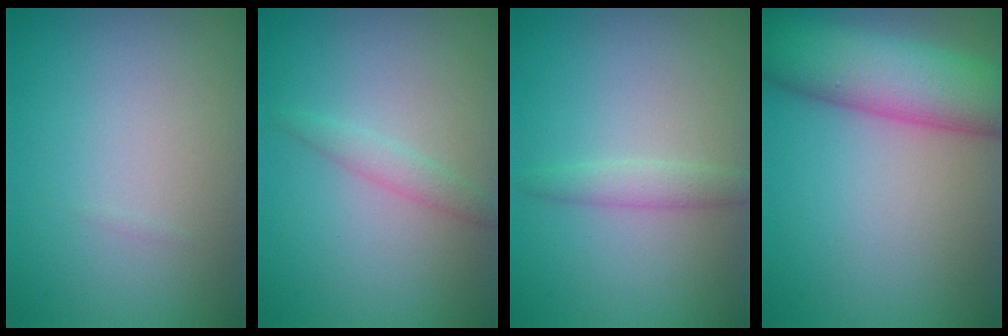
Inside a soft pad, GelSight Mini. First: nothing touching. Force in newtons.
{"total": 1.4, "press": 1.4, "slide": 0.1}
{"total": 1.6, "press": 1.6, "slide": 0.0}
{"total": 8.6, "press": 8.6, "slide": 0.3}